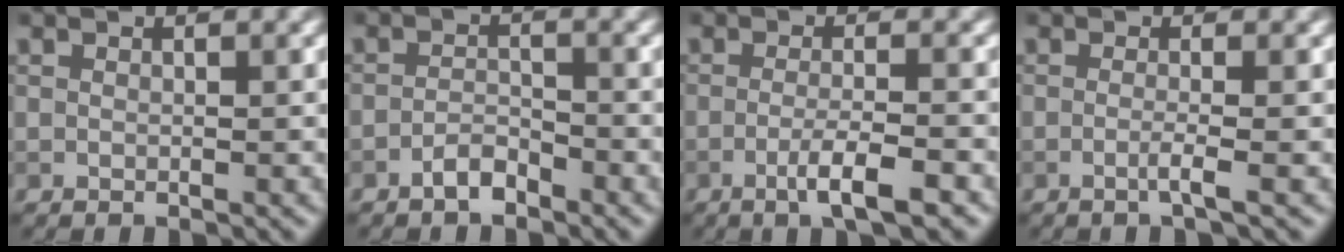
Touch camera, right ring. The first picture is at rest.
{"total": 2.0, "force": [-1.7, 0.6, 0.9], "torque": [-0.016, 0.005, -0.037]}
{"total": 3.8, "force": [-1.9, 0.6, 3.3], "torque": [-0.057, 0.001, -0.041]}
{"total": 1.7, "force": [-0.7, 0.3, 1.6], "torque": [-0.026, -0.005, -0.021]}